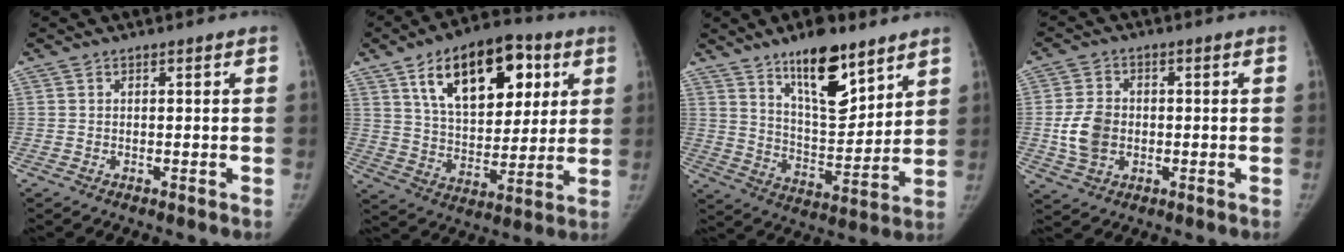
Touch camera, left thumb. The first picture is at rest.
{"total": 21.4, "force": [9.1, 11.8, 15.3], "torque": [-0.194, -0.021, 0.151]}
{"total": 15.5, "force": [10.2, 5.8, 10.2], "torque": [-0.128, -0.070, 0.176]}
{"total": 7.6, "force": [-0.7, 5.8, 4.9], "torque": [-0.083, 0.003, -0.009]}